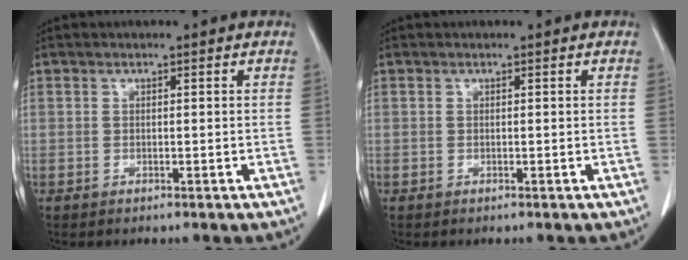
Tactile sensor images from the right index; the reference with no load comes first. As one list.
[{"total": 0.0}]